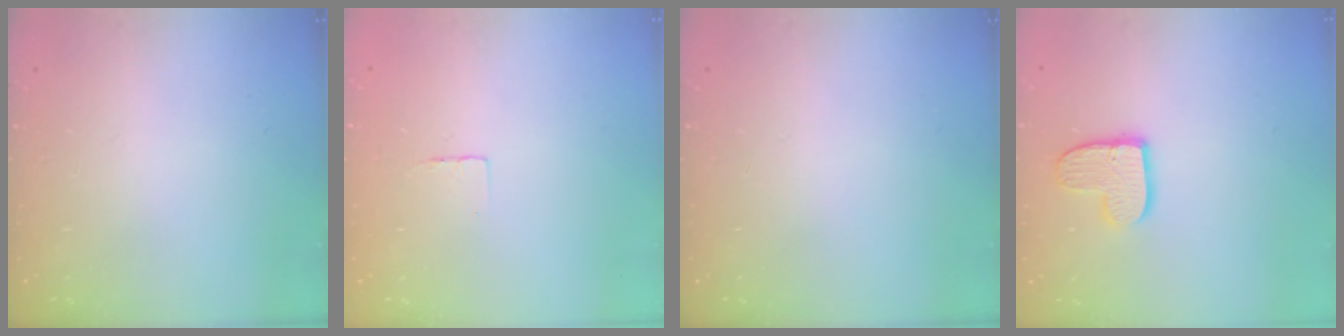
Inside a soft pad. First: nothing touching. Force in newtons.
{"total": 3.0, "press": 3.0, "slide": 0.1}
{"total": 0.0}
{"total": 10.7, "press": 10.7, "slide": 0.8}